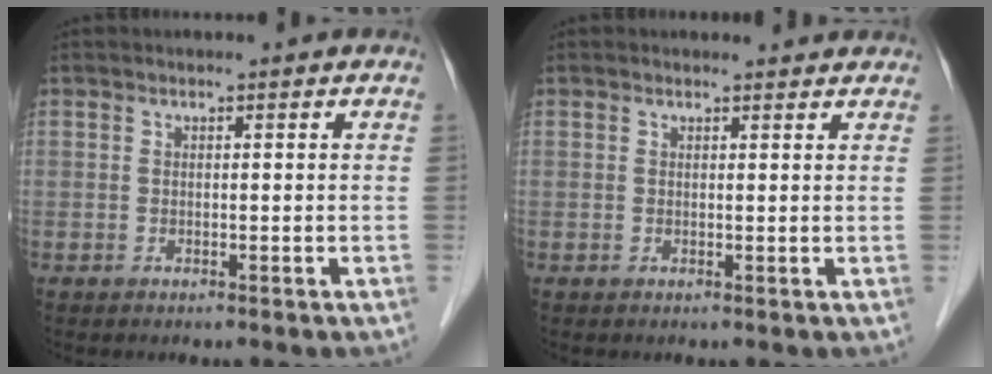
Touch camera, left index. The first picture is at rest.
{"total": 2.3, "force": [2.3, 0.4, 0.2], "torque": [-0.011, 0.005, 0.023]}